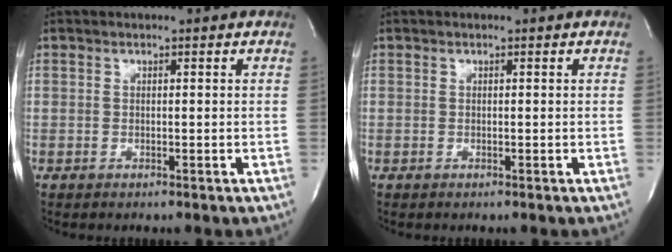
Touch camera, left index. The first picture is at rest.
{"total": 0.0}